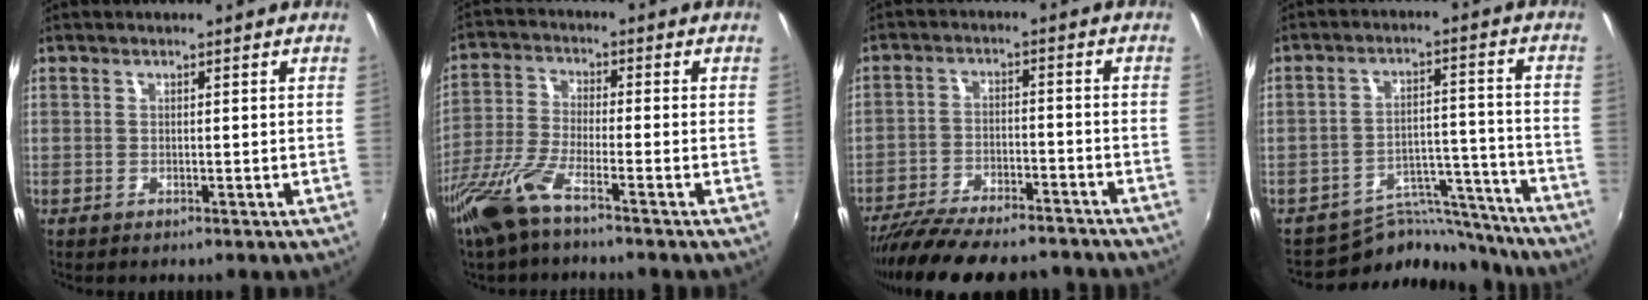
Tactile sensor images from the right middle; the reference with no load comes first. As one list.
[{"total": 9.3, "force": [-6.5, 1.2, 6.5], "torque": [-0.145, -0.020, -0.130]}, {"total": 18.8, "force": [-16.1, 4.8, 8.3], "torque": [-0.168, -0.030, -0.241]}, {"total": 11.7, "force": [-11.3, 3.1, 0.9], "torque": [-0.010, 0.034, -0.168]}]